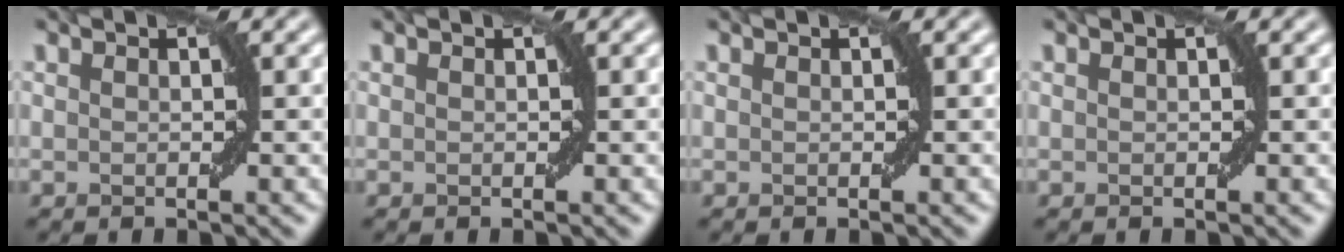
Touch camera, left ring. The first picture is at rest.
{"total": 0.0}
{"total": 0.0}
{"total": 0.0}